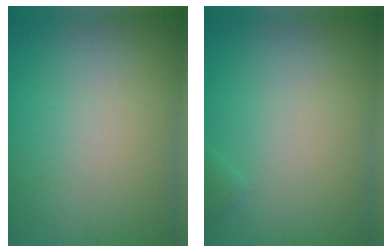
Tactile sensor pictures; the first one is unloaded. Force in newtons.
{"total": 0.6, "press": 0.6, "slide": 0.1}